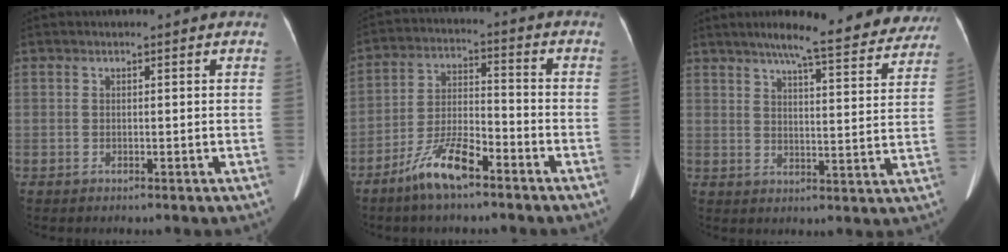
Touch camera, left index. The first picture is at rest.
{"total": 9.1, "force": [-6.3, 2.0, 6.3], "torque": [-0.131, -0.005, -0.120]}
{"total": 19.0, "force": [16.4, 2.7, 9.2], "torque": [-0.117, -0.002, 0.200]}